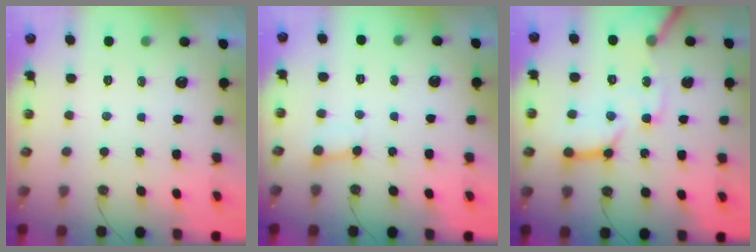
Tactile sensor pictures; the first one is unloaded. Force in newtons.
{"total": 2.6, "press": 2.6, "slide": 0.2}
{"total": 16.7, "press": 16.5, "slide": 2.1}